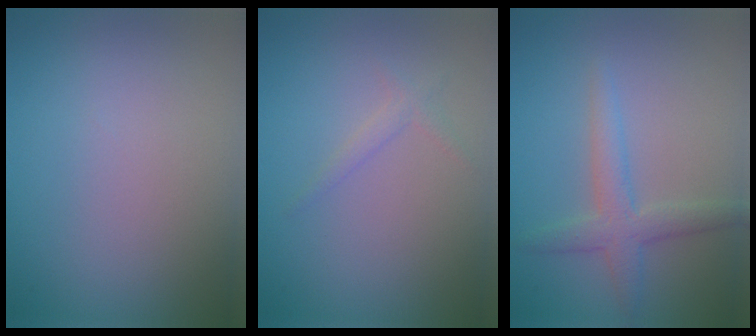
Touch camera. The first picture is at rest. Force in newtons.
{"total": 1.1, "press": 1.1, "slide": 0.1}
{"total": 2.9, "press": 2.9, "slide": 0.0}